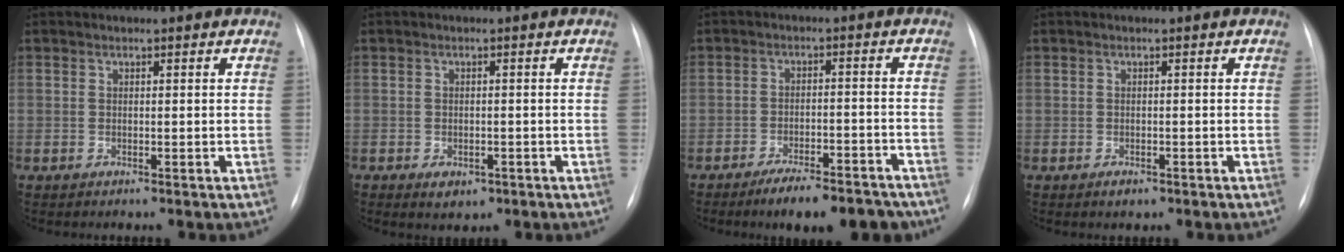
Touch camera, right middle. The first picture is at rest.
{"total": 2.7, "force": [-1.4, 1.8, 1.4], "torque": [-0.016, 0.000, -0.007]}
{"total": 11.0, "force": [-9.1, 3.1, 5.3], "torque": [-0.061, 0.017, -0.132]}
{"total": 1.2, "force": [-0.7, 0.7, 0.7], "torque": [-0.010, 0.000, -0.006]}